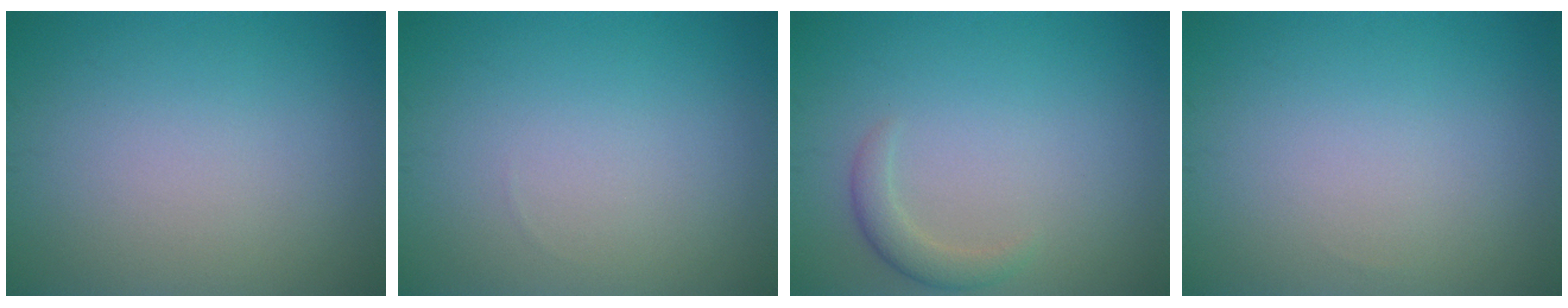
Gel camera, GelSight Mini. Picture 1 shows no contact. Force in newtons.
{"total": 0.0}
{"total": 1.8, "press": 1.8, "slide": 0.0}
{"total": 0.0}